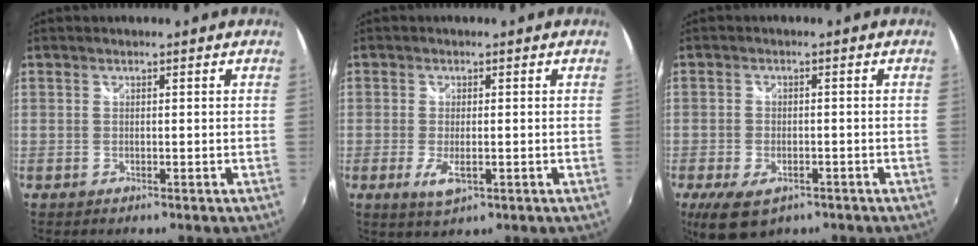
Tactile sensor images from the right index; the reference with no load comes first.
{"total": 4.0, "force": [-1.4, 1.4, 3.5], "torque": [-0.073, -0.013, -0.021]}
{"total": 8.2, "force": [-4.7, 4.4, 5.0], "torque": [-0.116, -0.026, -0.077]}